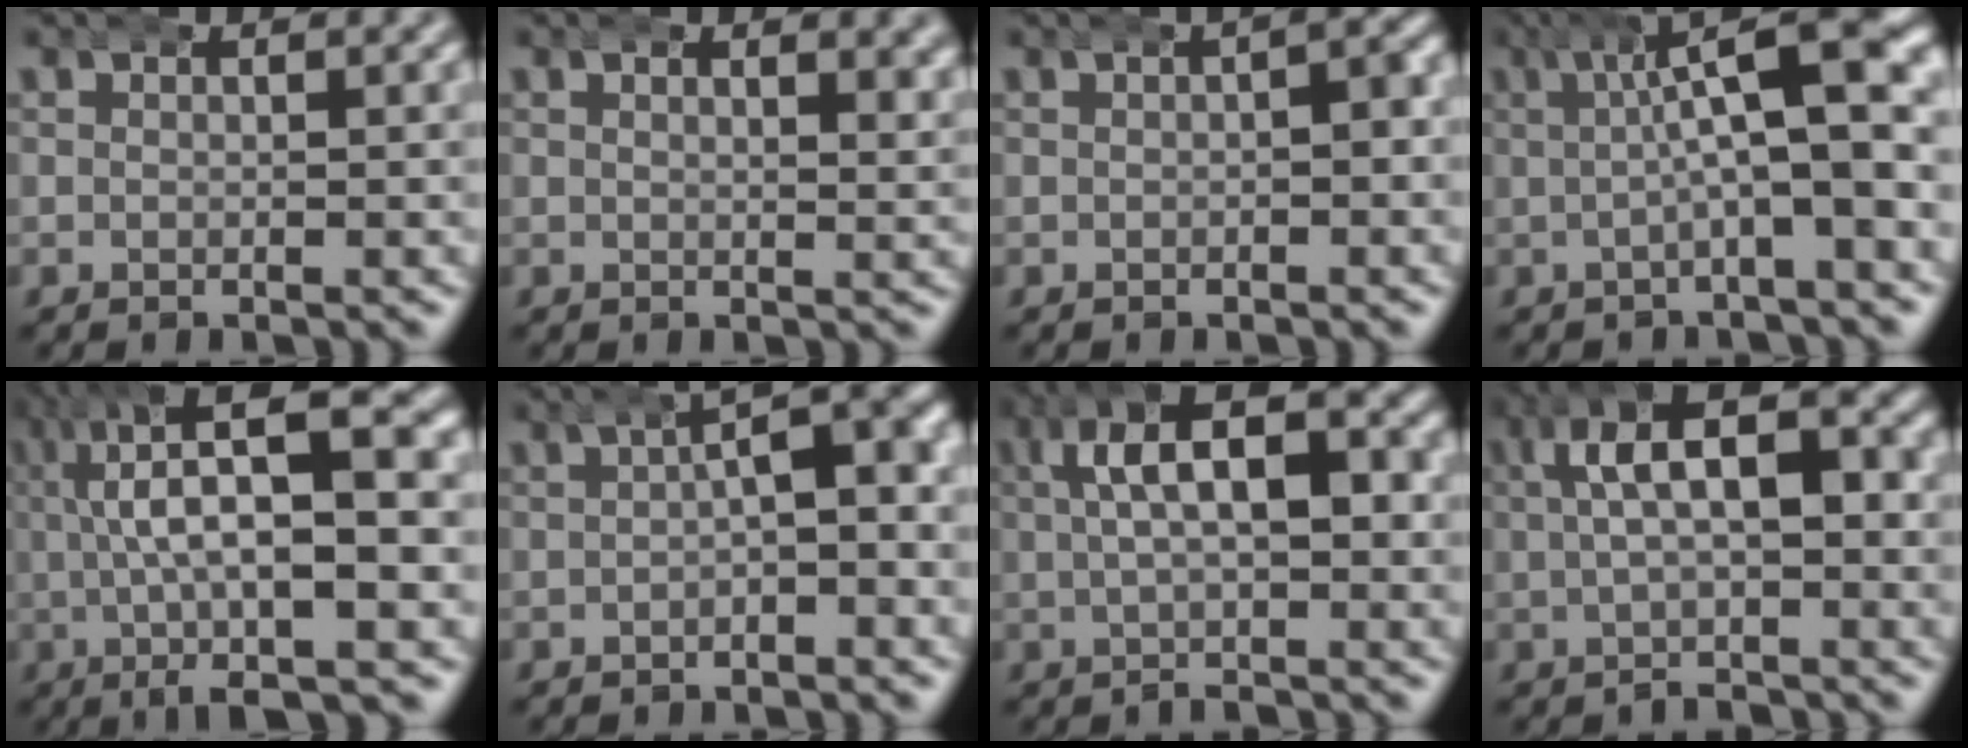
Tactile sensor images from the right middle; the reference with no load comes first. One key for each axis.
{"total": 1.8, "fx": 1.1, "fy": 0.5, "fz": 1.3, "tx": -0.016, "ty": -0.001, "tz": 0.015}
{"total": 2.0, "fx": 0.4, "fy": 1.0, "fz": 1.8, "tx": -0.015, "ty": 0.006, "tz": 0.005}
{"total": 9.0, "fx": 1.5, "fy": 2.8, "fz": 8.4, "tx": -0.097, "ty": 0.023, "tz": 0.013}
{"total": 12.2, "fx": 1.7, "fy": 4.7, "fz": 11.1, "tx": -0.155, "ty": 0.018, "tz": 0.020}
{"total": 5.1, "fx": 0.4, "fy": 1.8, "fz": 4.8, "tx": -0.047, "ty": 0.006, "tz": 0.005}
{"total": 8.5, "fx": 1.1, "fy": 4.9, "fz": 6.8, "tx": -0.090, "ty": 0.019, "tz": 0.003}
{"total": 8.0, "fx": 0.3, "fy": 4.7, "fz": 6.4, "tx": -0.086, "ty": 0.013, "tz": -0.007}